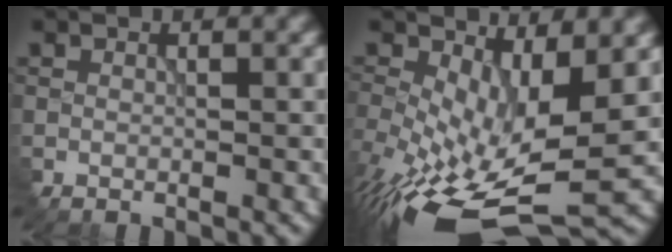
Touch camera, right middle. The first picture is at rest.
{"total": 9.9, "force": [-2.1, 4.5, 8.5], "torque": [-0.172, -0.034, -0.028]}